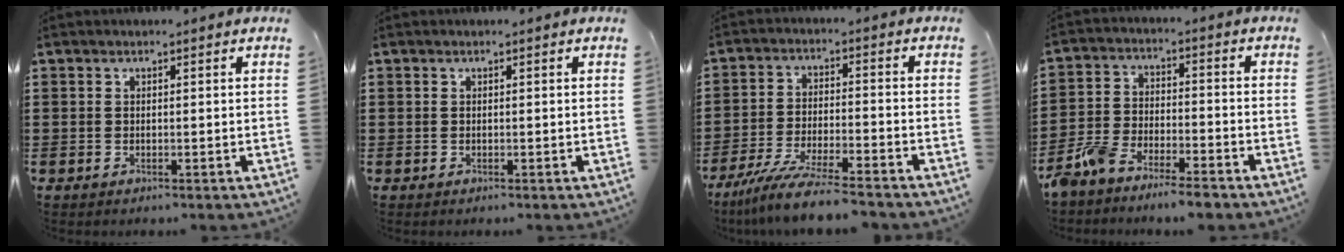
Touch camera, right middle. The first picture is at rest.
{"total": 0.0}
{"total": 8.0, "force": [-7.2, 0.1, 3.6], "torque": [-0.082, -0.012, -0.141]}
{"total": 6.8, "force": [-6.5, 0.7, 2.1], "torque": [-0.065, -0.002, -0.132]}